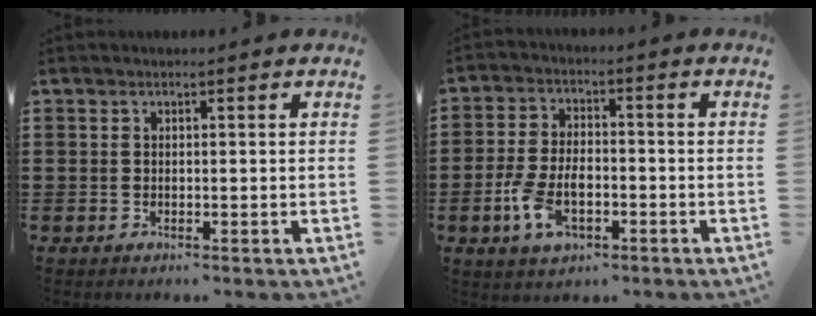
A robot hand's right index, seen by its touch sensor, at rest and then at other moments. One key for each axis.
{"total": 7.1, "fx": -2.4, "fy": 3.9, "fz": 5.4, "tx": -0.125, "ty": 0.001, "tz": -0.049}